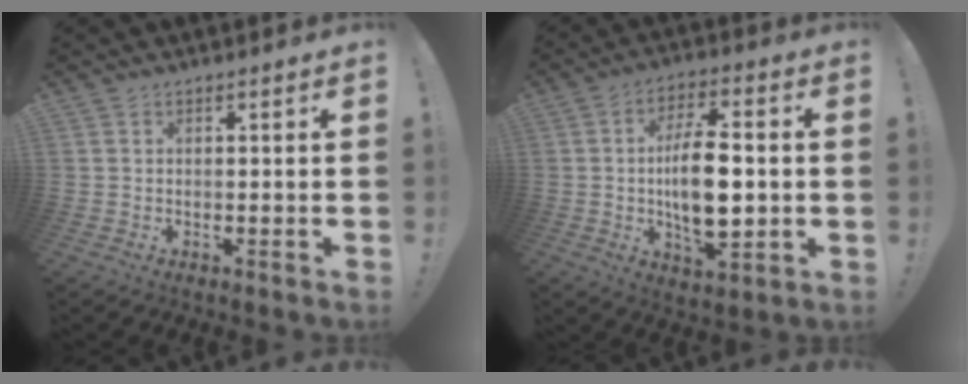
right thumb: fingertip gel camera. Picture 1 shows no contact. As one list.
[{"total": 14.9, "force": [-0.7, 6.5, 13.4], "torque": [-0.240, -0.001, -0.020]}]